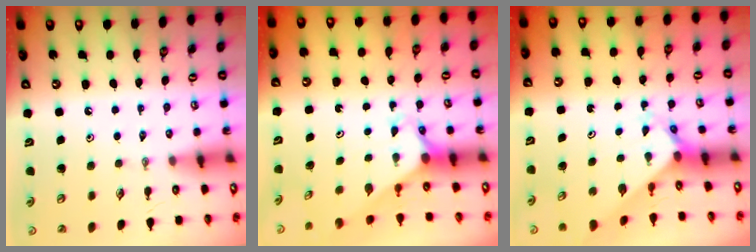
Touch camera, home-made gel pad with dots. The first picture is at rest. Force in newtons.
{"total": 2.6, "press": 2.6, "slide": 0.2}
{"total": 2.5, "press": 2.5, "slide": 0.2}